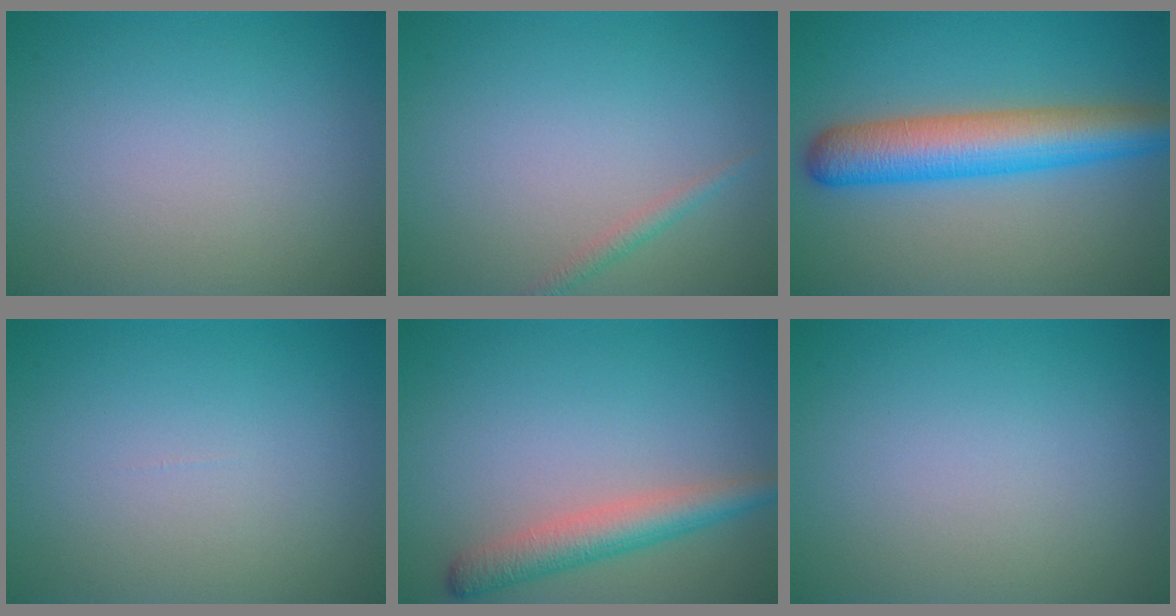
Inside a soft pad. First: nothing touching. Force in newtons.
{"total": 1.0, "press": 1.0, "slide": 0.0}
{"total": 7.3, "press": 7.3, "slide": 0.1}
{"total": 0.0}
{"total": 3.8, "press": 3.8, "slide": 0.1}
{"total": 0.0}